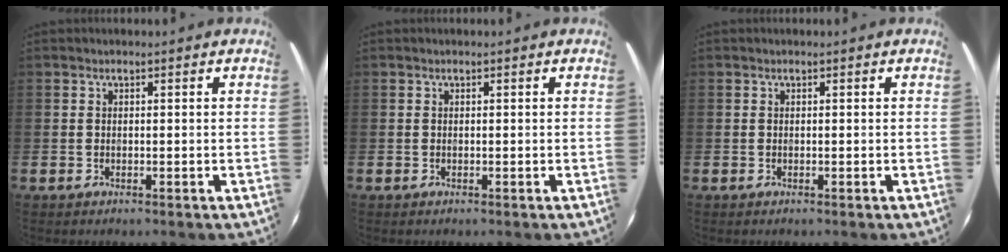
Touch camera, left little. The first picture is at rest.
{"total": 0.0}
{"total": 0.0}